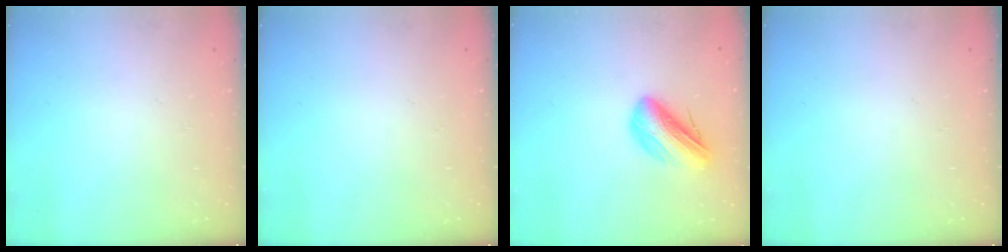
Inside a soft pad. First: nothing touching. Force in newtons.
{"total": 0.0}
{"total": 11.7, "press": 11.5, "slide": 2.3}
{"total": 0.0}